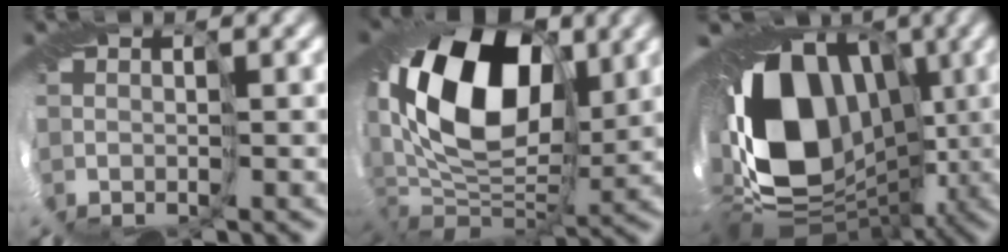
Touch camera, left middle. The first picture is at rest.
{"total": 16.3, "force": [2.0, 10.5, 12.2], "torque": [-0.225, 0.006, 0.026]}
{"total": 16.8, "force": [-1.0, 12.4, 11.4], "torque": [-0.206, 0.006, -0.034]}